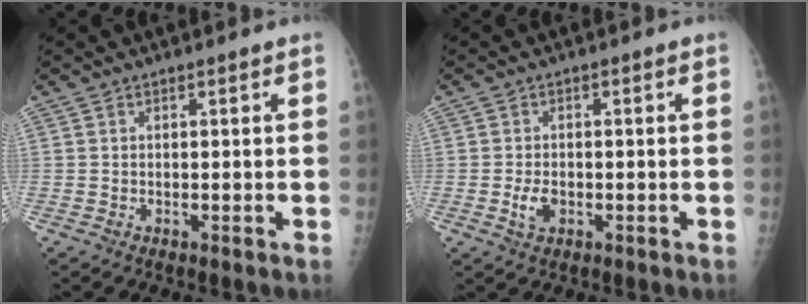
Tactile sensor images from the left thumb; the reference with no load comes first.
{"total": 3.1, "force": [-0.9, 1.9, 2.3], "torque": [-0.041, 0.001, -0.015]}